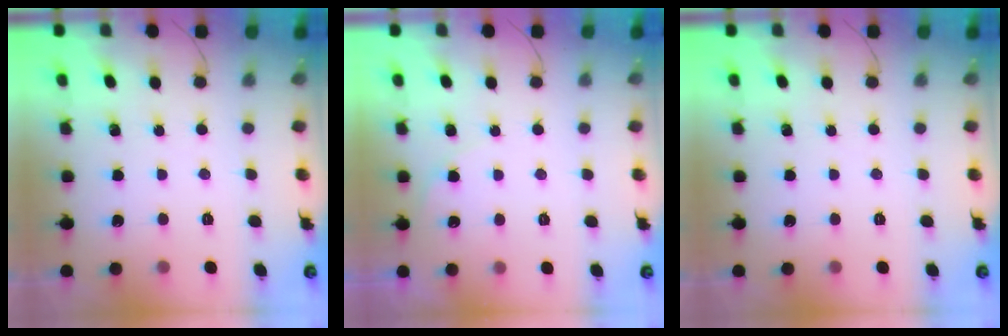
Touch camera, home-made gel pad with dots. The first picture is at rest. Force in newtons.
{"total": 3.4, "press": 3.4, "slide": 0.1}
{"total": 0.0}